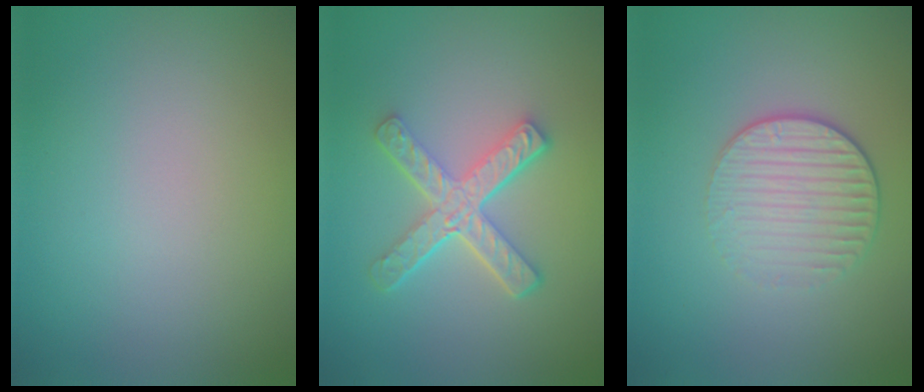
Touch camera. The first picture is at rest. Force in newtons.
{"total": 4.9, "press": 3.5, "slide": 3.4}
{"total": 3.1, "press": 2.7, "slide": 1.4}